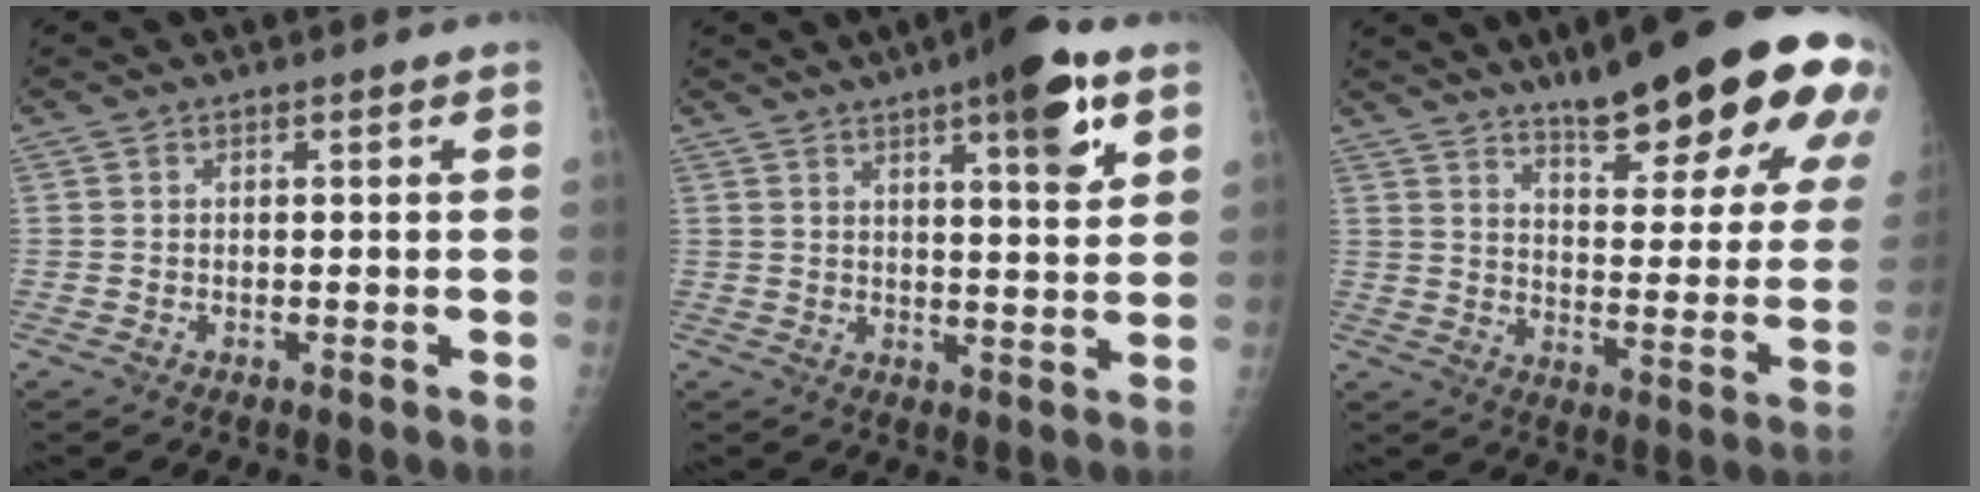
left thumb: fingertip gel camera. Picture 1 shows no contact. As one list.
[{"total": 10.9, "force": [5.8, 2.5, 8.9], "torque": [-0.112, -0.024, 0.078]}, {"total": 26.3, "force": [17.1, 5.7, 19.1], "torque": [-0.233, -0.070, 0.239]}]